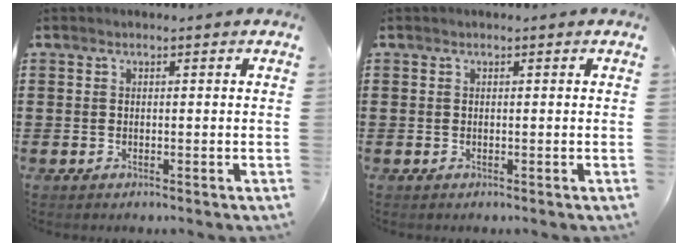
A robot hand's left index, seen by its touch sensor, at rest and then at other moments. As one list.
[{"total": 0.0}]